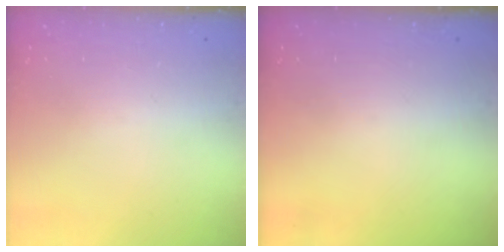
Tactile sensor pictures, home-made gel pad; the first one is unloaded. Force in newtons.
{"total": 0.0}